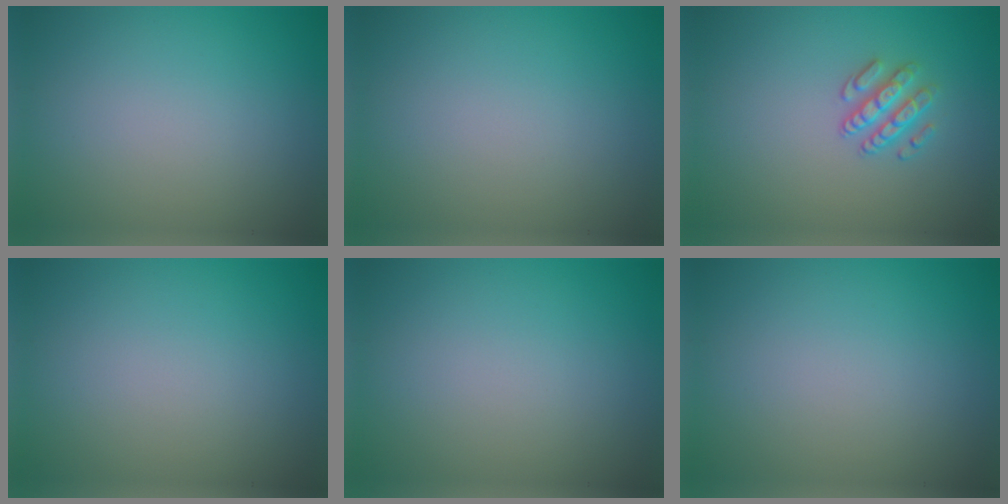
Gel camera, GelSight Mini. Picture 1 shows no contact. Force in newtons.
{"total": 0.0}
{"total": 2.5, "press": 2.3, "slide": 0.9}
{"total": 0.0}
{"total": 0.0}
{"total": 0.0}